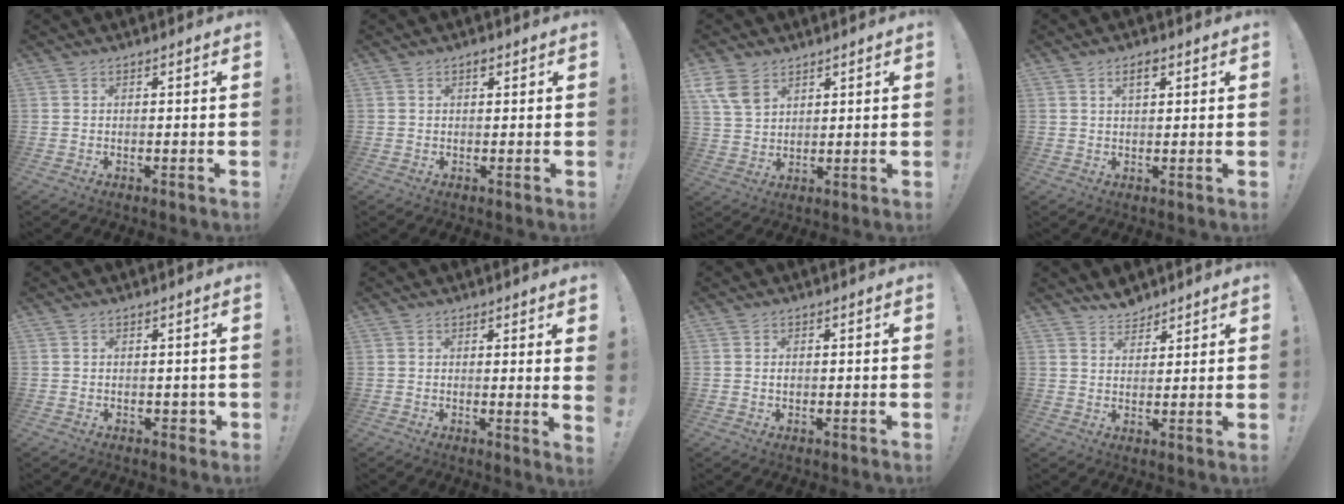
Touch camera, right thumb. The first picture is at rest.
{"total": 1.4, "force": [0.8, 0.8, 0.8], "torque": [-0.009, 0.000, 0.013]}
{"total": 8.6, "force": [5.1, 5.4, 4.3], "torque": [-0.088, -0.017, 0.103]}
{"total": 3.2, "force": [1.5, 1.4, 2.4], "torque": [-0.029, -0.004, 0.021]}
{"total": 1.6, "force": [0.0, 1.4, 0.9], "torque": [-0.012, 0.006, 0.000]}
{"total": 3.0, "force": [1.0, -0.5, 2.7], "torque": [-0.036, -0.015, 0.015]}
{"total": 0.7, "force": [-0.2, 0.3, 0.6], "torque": [-0.010, 0.004, -0.005]}
{"total": 4.8, "force": [4.5, 1.7, 0.4], "torque": [-0.006, -0.031, 0.083]}